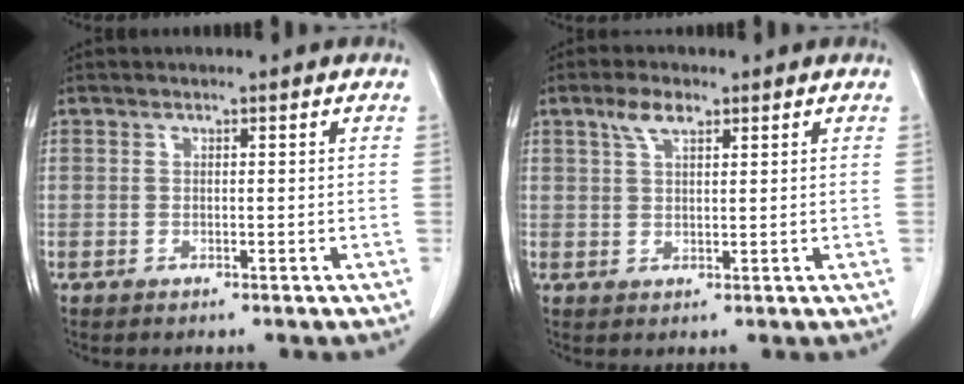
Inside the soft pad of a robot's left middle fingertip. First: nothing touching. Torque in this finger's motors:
{"motor_torque": [0.23, -0.14, -0.14, -0.03]}